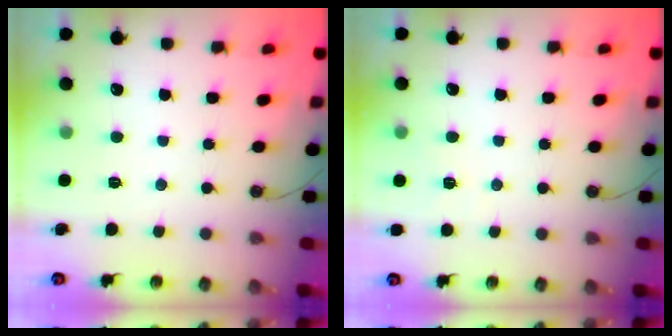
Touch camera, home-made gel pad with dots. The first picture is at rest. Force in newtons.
{"total": 3.5, "press": 3.1, "slide": 1.6}